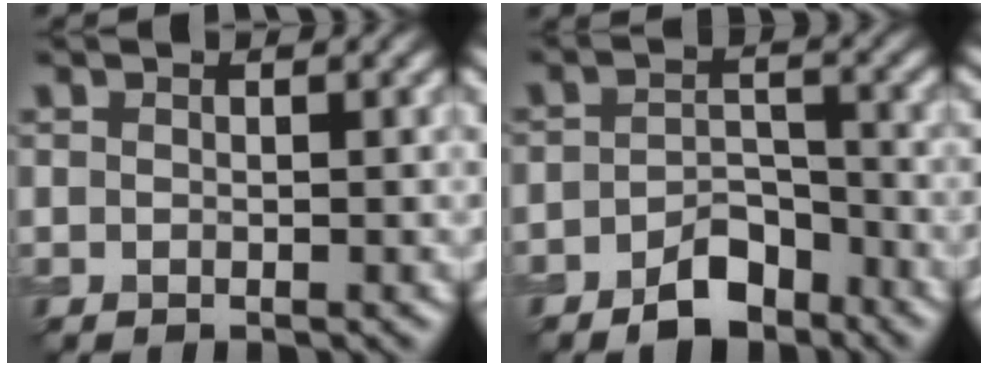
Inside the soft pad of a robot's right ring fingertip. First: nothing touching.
{"total": 4.6, "force": [-3.1, 2.4, 2.3], "torque": [-0.031, 0.004, -0.056]}